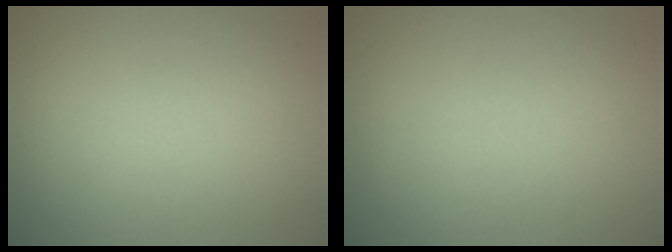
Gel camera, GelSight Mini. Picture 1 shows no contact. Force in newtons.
{"total": 0.0}